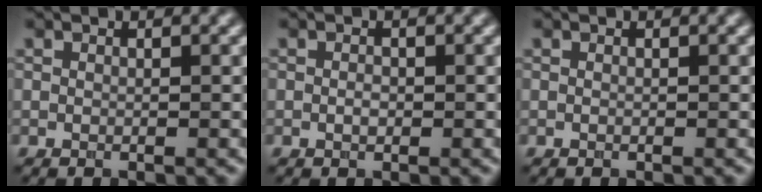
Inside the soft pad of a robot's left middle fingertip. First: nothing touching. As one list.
[{"total": 0.8, "force": [-0.2, 0.4, 0.6], "torque": [-0.013, -0.001, -0.002]}, {"total": 0.0}]